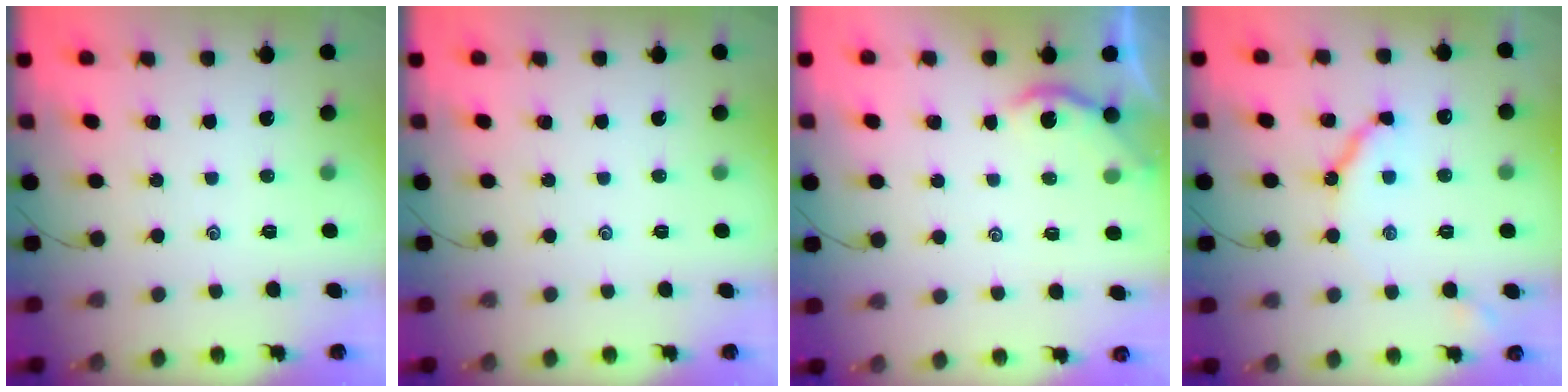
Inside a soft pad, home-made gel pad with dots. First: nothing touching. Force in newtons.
{"total": 0.0}
{"total": 1.8, "press": 1.8, "slide": 0.1}
{"total": 9.0, "press": 8.9, "slide": 1.0}